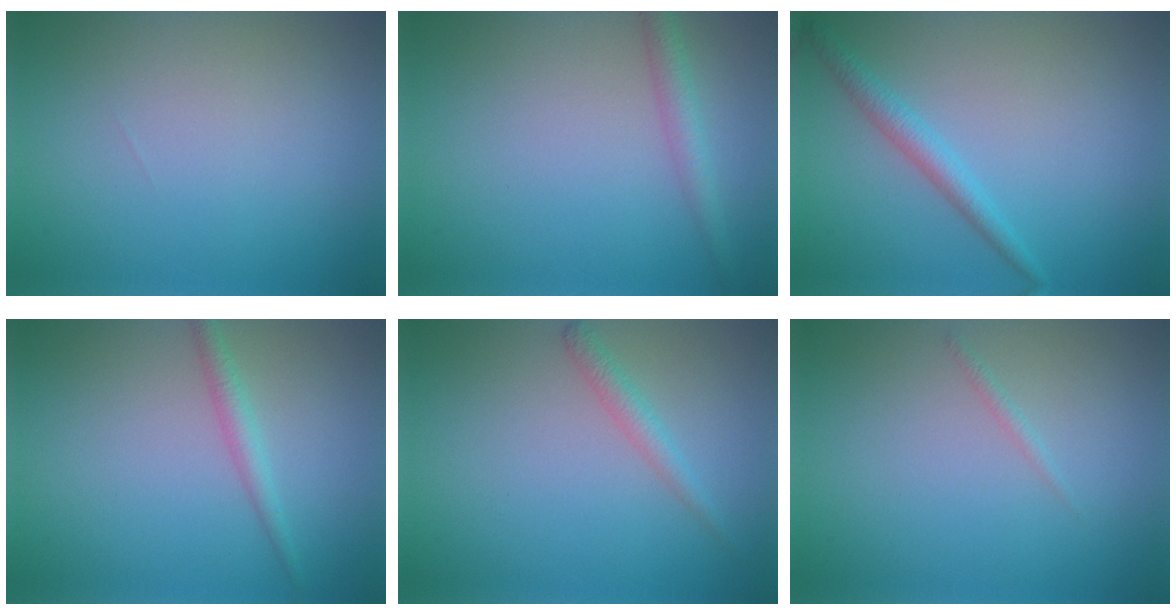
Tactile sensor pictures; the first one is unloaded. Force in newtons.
{"total": 2.2, "press": 2.2, "slide": 0.1}
{"total": 2.2, "press": 2.2, "slide": 0.1}
{"total": 1.7, "press": 1.7, "slide": 0.0}
{"total": 1.6, "press": 1.6, "slide": 0.0}
{"total": 0.6, "press": 0.6, "slide": 0.0}